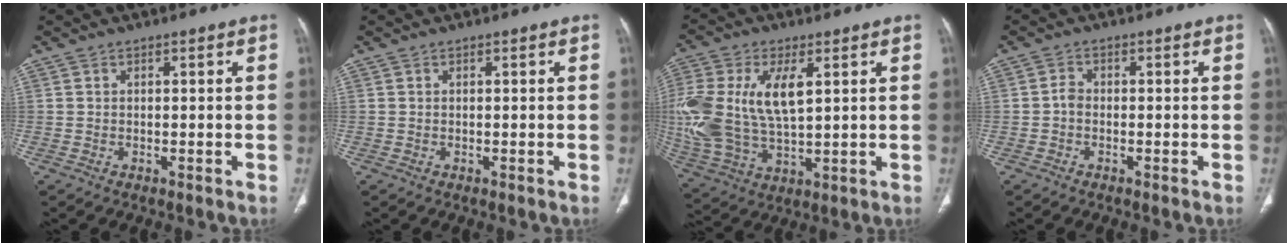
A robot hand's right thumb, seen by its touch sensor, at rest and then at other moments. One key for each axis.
{"total": 0.0}
{"total": 19.9, "fx": 3.9, "fy": 10.4, "fz": 16.5, "tx": -0.376, "ty": -0.007, "tz": 0.076}
{"total": 1.6, "fx": -0.5, "fy": 1.1, "fz": 1.0, "tx": -0.016, "ty": 0.005, "tz": -0.015}